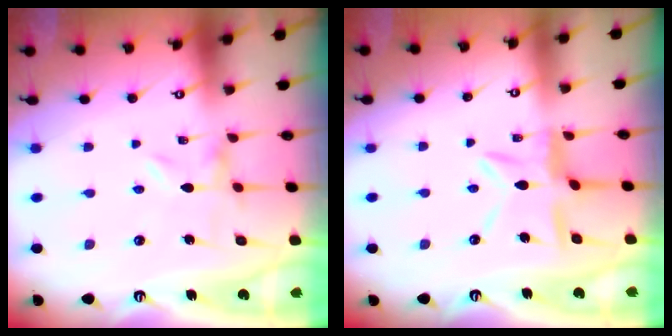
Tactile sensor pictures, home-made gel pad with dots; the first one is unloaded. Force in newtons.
{"total": 10.2, "press": 10.2, "slide": 0.7}